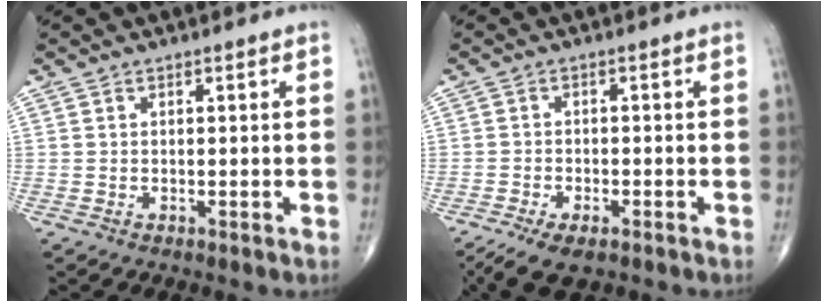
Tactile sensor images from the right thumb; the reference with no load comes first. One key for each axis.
{"total": 6.8, "fx": -4.5, "fy": 2.8, "fz": 4.3, "tx": -0.077, "ty": 0.002, "tz": -0.077}